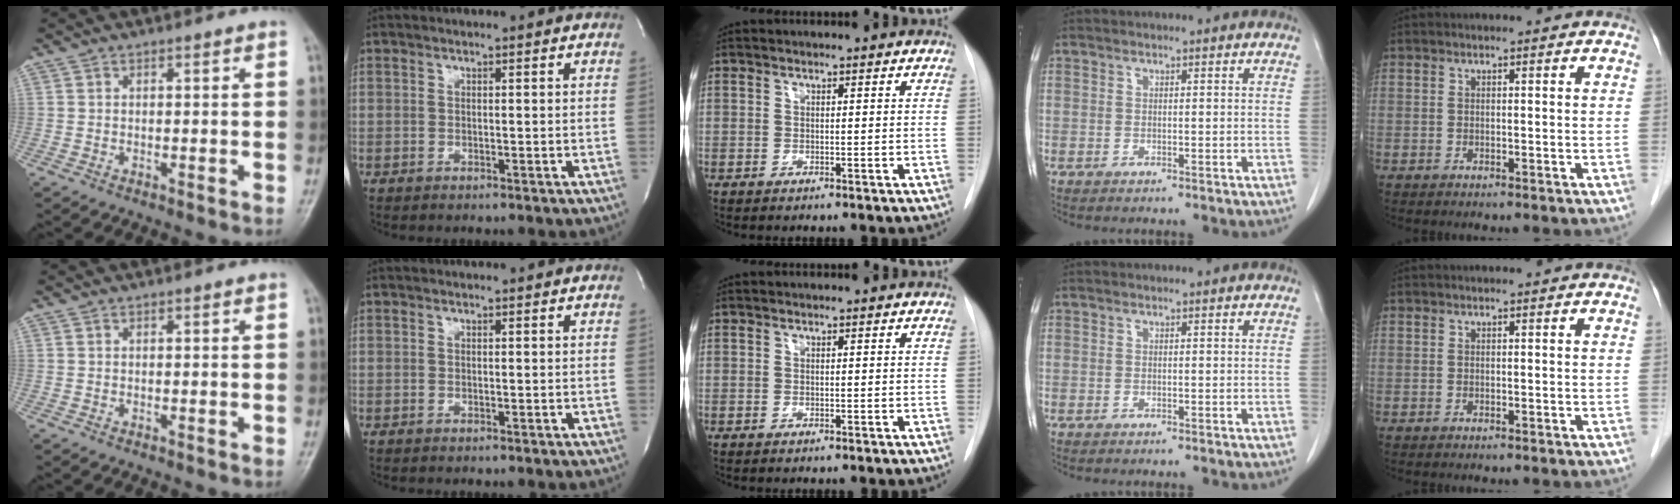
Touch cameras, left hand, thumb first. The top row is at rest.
{}